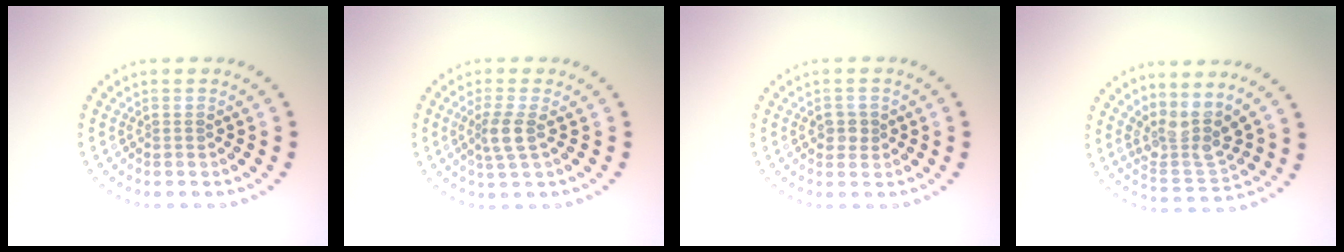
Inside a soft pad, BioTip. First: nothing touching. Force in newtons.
{"total": 2.4, "press": 1.9, "slide": 1.4}
{"total": 1.7, "press": 1.7, "slide": 0.3}
{"total": 3.6, "press": 2.8, "slide": 2.2}